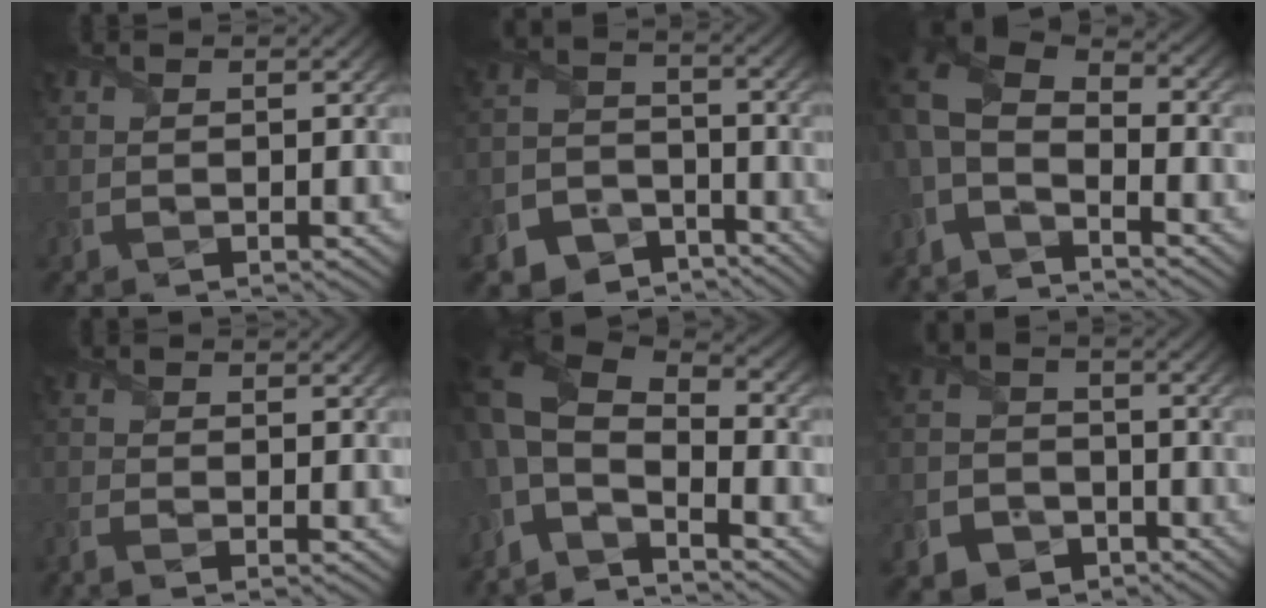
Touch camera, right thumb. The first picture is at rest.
{"total": 9.2, "force": [-6.8, 5.4, 2.9], "torque": [-0.078, -0.022, -0.128]}
{"total": 7.8, "force": [-3.5, 3.8, 5.9], "torque": [-0.131, 0.001, -0.084]}
{"total": 2.3, "force": [-1.6, 0.4, 1.6], "torque": [-0.042, -0.004, -0.038]}
{"total": 9.5, "force": [-3.4, 4.8, 7.5], "torque": [-0.174, -0.005, -0.076]}
{"total": 7.8, "force": [-4.9, 5.7, 2.3], "torque": [-0.065, -0.026, -0.102]}